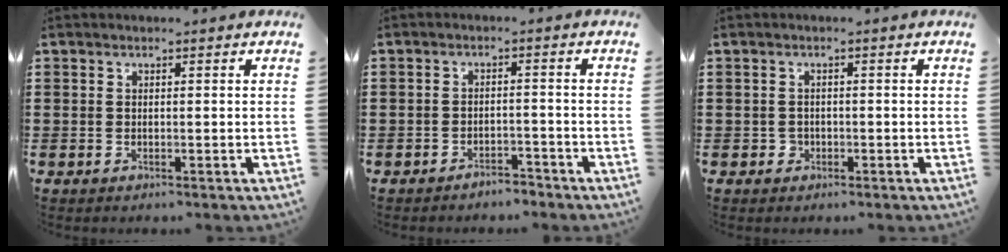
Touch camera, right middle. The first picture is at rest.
{"total": 2.5, "force": [-2.4, 0.3, -0.1], "torque": [-0.005, 0.004, -0.054]}
{"total": 0.9, "force": [-0.3, 0.9, 0.2], "torque": [-0.006, 0.004, -0.009]}